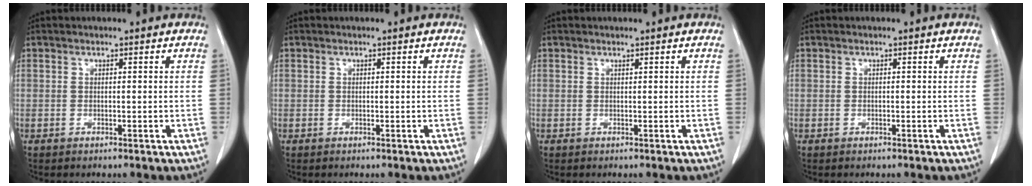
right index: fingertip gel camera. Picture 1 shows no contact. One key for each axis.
{"total": 0.0}
{"total": 0.0}
{"total": 0.0}